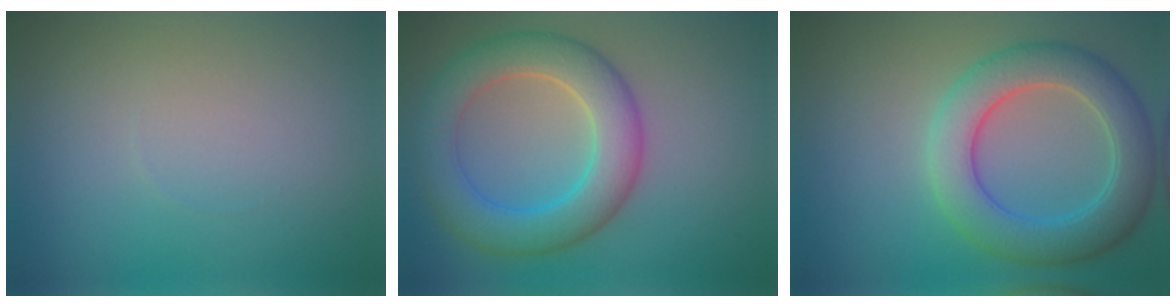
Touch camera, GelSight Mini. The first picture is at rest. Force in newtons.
{"total": 5.7, "press": 5.7, "slide": 0.5}
{"total": 6.6, "press": 6.6, "slide": 0.2}